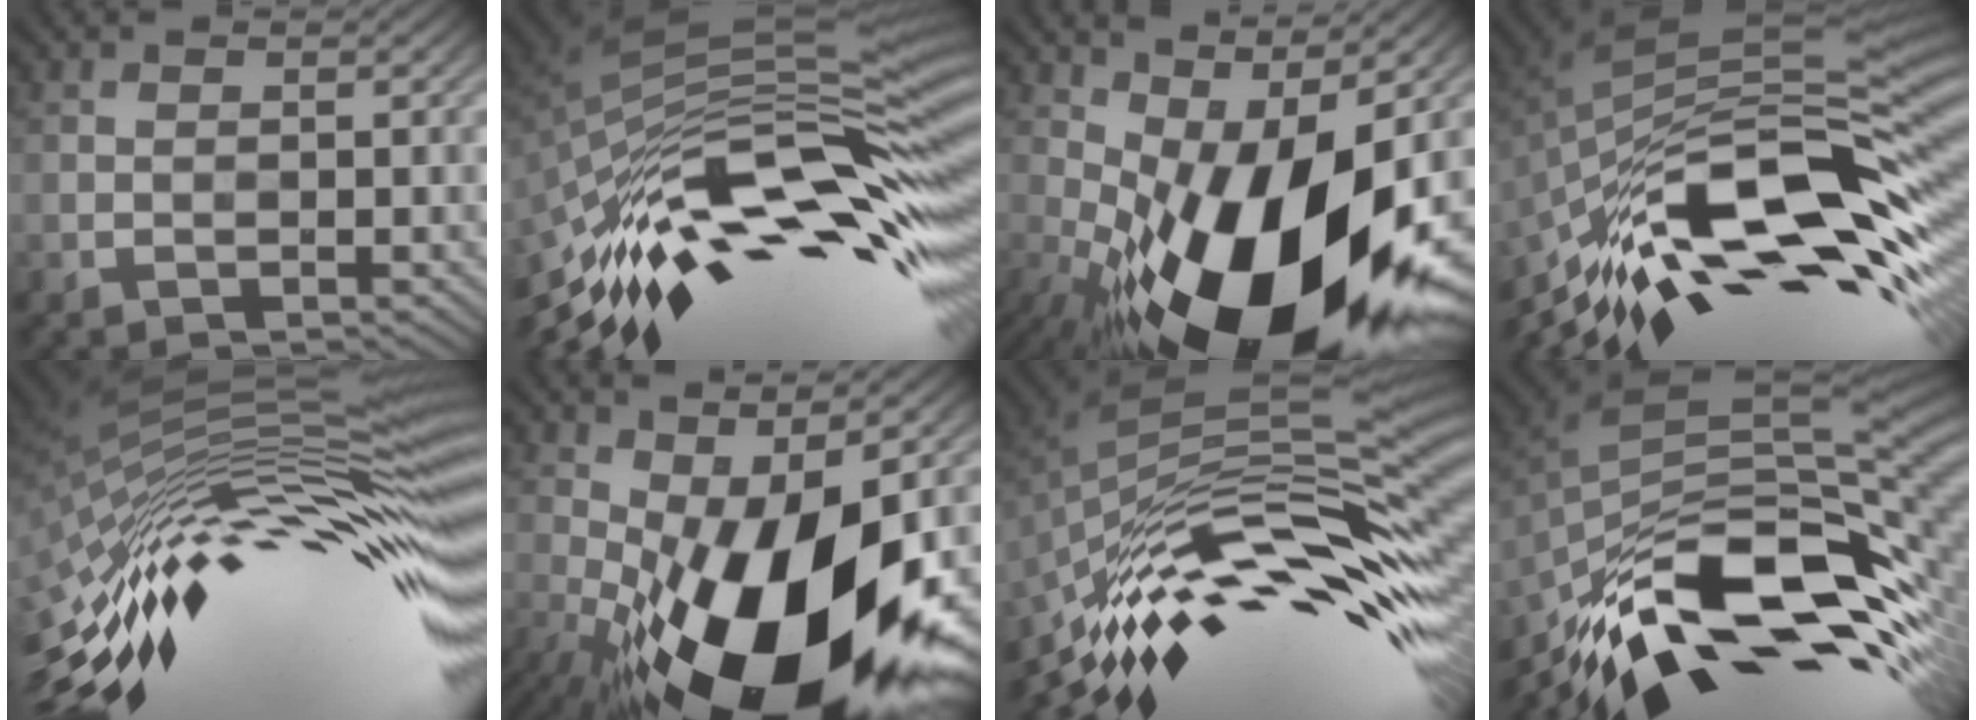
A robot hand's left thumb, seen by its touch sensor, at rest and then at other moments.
{"total": 17.5, "force": [-6.7, 5.1, 15.4], "torque": [-0.296, 0.009, -0.142]}
{"total": 20.6, "force": [-4.3, 9.2, 17.9], "torque": [-0.308, -0.015, -0.076]}
{"total": 17.9, "force": [-8.4, 5.4, 14.8], "torque": [-0.286, 0.003, -0.164]}
{"total": 18.3, "force": [-3.5, 3.6, 17.6], "torque": [-0.313, 0.025, -0.086]}
{"total": 20.9, "force": [-6.5, 8.8, 17.7], "torque": [-0.318, -0.029, -0.097]}
{"total": 18.2, "force": [-7.6, 5.4, 15.7], "torque": [-0.305, 0.015, -0.156]}
{"total": 16.9, "force": [-8.6, 6.8, 12.9], "torque": [-0.265, -0.016, -0.156]}